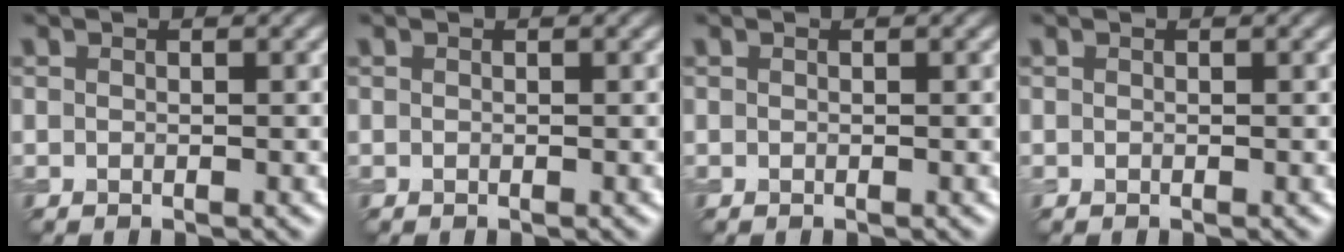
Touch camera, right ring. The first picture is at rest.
{"total": 0.0}
{"total": 0.0}
{"total": 0.0}